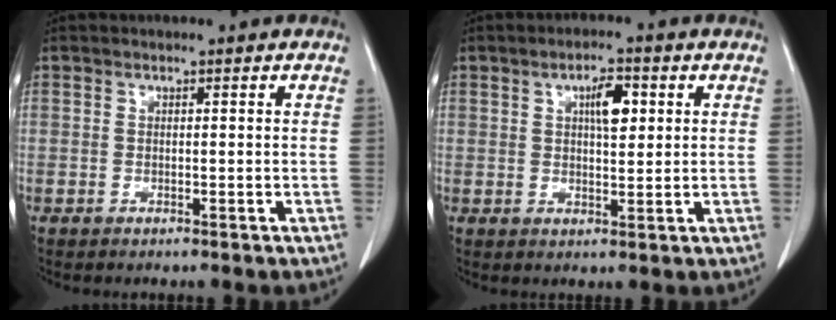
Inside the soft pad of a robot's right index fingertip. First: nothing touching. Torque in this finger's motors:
{"motor_torque": [0.11, 0.04, 0.26, 0.04]}